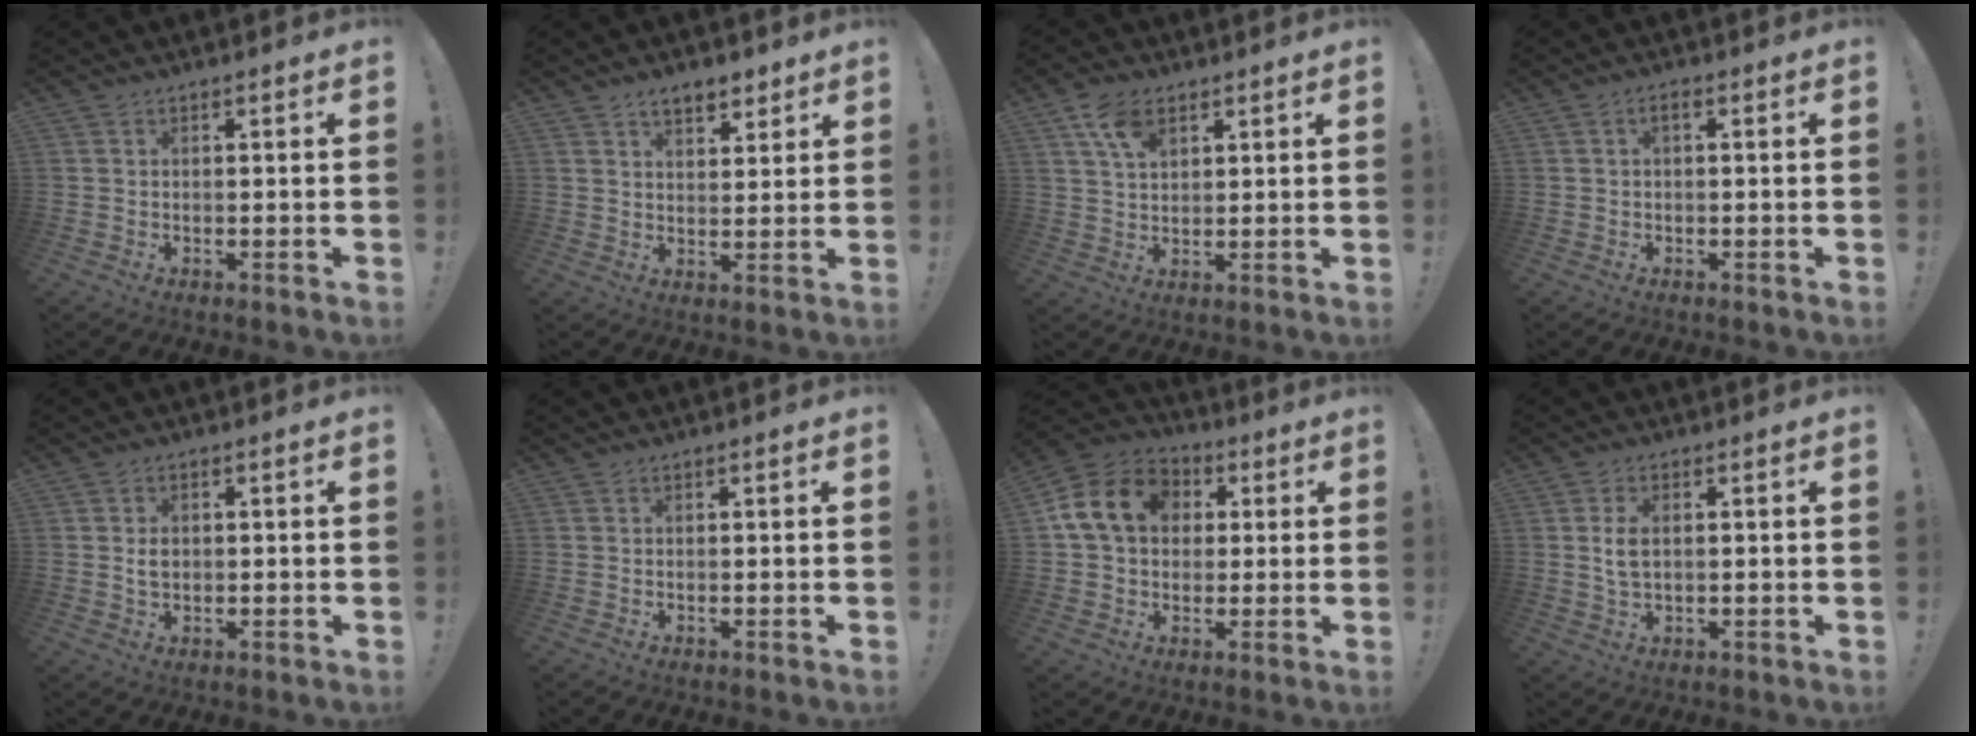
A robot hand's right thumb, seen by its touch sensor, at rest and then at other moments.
{"total": 6.0, "force": [4.3, 3.2, 2.7], "torque": [-0.032, -0.020, 0.076]}
{"total": 8.0, "force": [4.4, 4.8, 4.7], "torque": [-0.086, -0.008, 0.084]}
{"total": 1.4, "force": [-0.1, 0.3, 1.3], "torque": [-0.026, 0.004, -0.002]}
{"total": 2.5, "force": [0.4, 2.0, 1.4], "torque": [-0.012, 0.000, 0.004]}
{"total": 0.0}
{"total": 16.0, "force": [4.0, 12.3, 9.5], "torque": [-0.160, 0.014, 0.081]}
{"total": 4.2, "force": [0.7, 2.4, 3.4], "torque": [-0.062, -0.004, 0.006]}